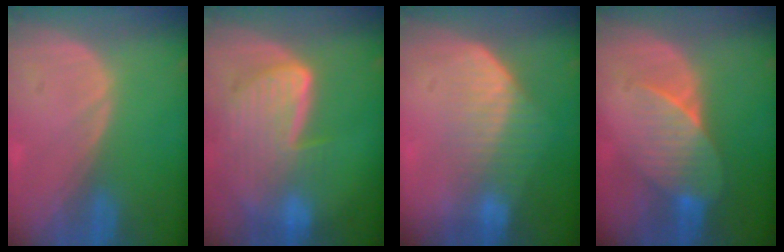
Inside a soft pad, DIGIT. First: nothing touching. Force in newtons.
{"total": 9.2, "press": 8.0, "slide": 4.5}
{"total": 7.3, "press": 6.2, "slide": 3.7}
{"total": 7.1, "press": 6.5, "slide": 2.8}